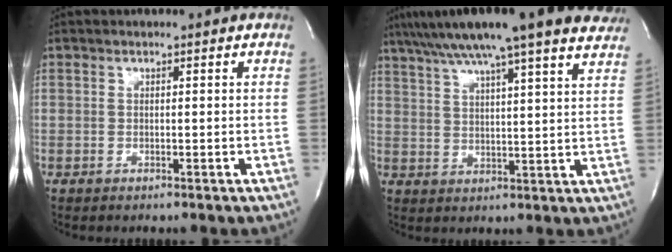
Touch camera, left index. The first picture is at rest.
{"total": 22.3, "force": [18.0, 1.7, 13.1], "torque": [-0.214, 0.033, 0.239]}